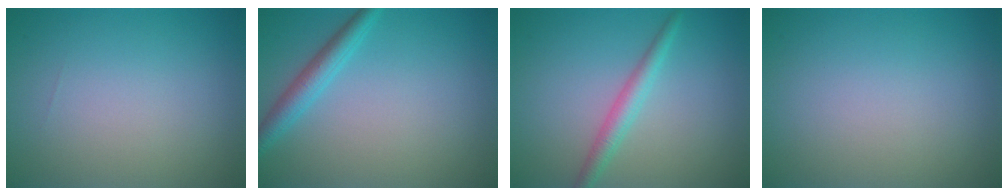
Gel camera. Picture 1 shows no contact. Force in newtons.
{"total": 2.6, "press": 2.6, "slide": 0.1}
{"total": 2.3, "press": 2.3, "slide": 0.0}
{"total": 0.0}